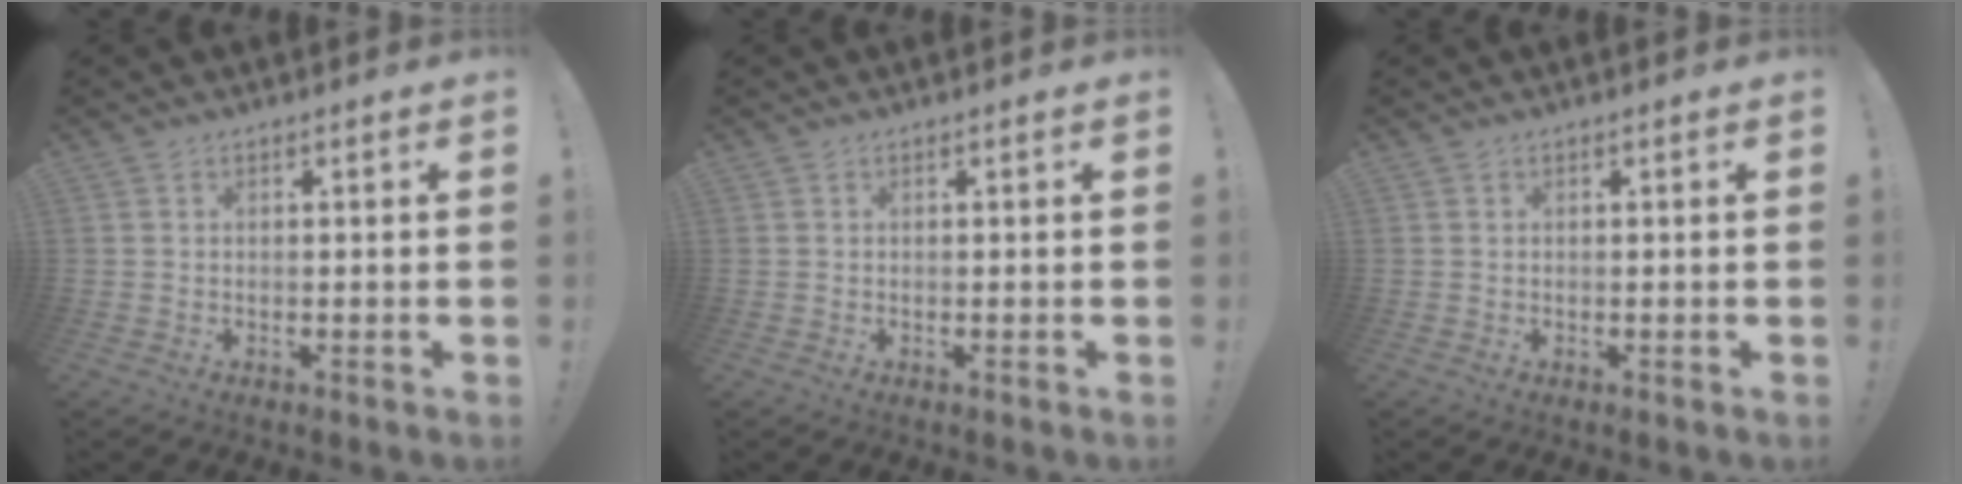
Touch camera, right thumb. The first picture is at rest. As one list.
[{"total": 0.0}, {"total": 0.0}]